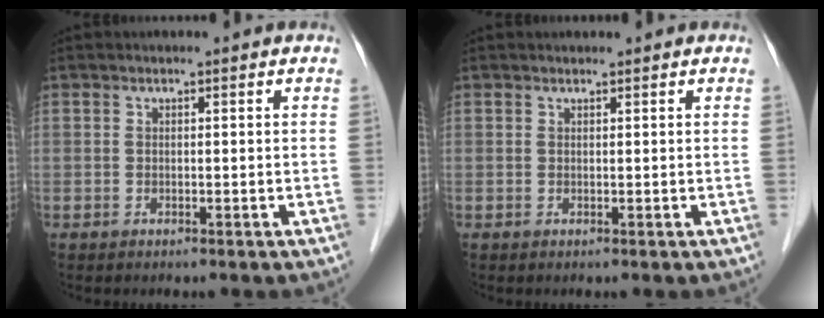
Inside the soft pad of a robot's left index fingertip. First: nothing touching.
{"total": 0.5, "force": [0.5, 0.1, 0.1], "torque": [-0.006, 0.004, 0.009]}